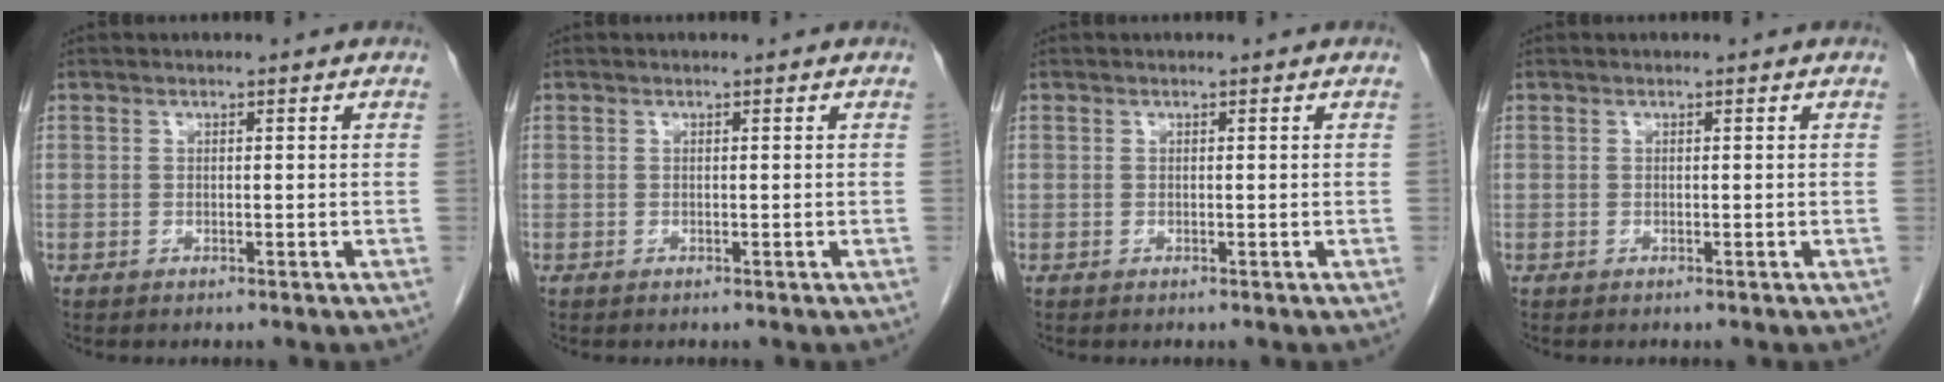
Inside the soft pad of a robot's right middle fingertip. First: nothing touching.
{"total": 0.0}
{"total": 0.0}
{"total": 0.0}